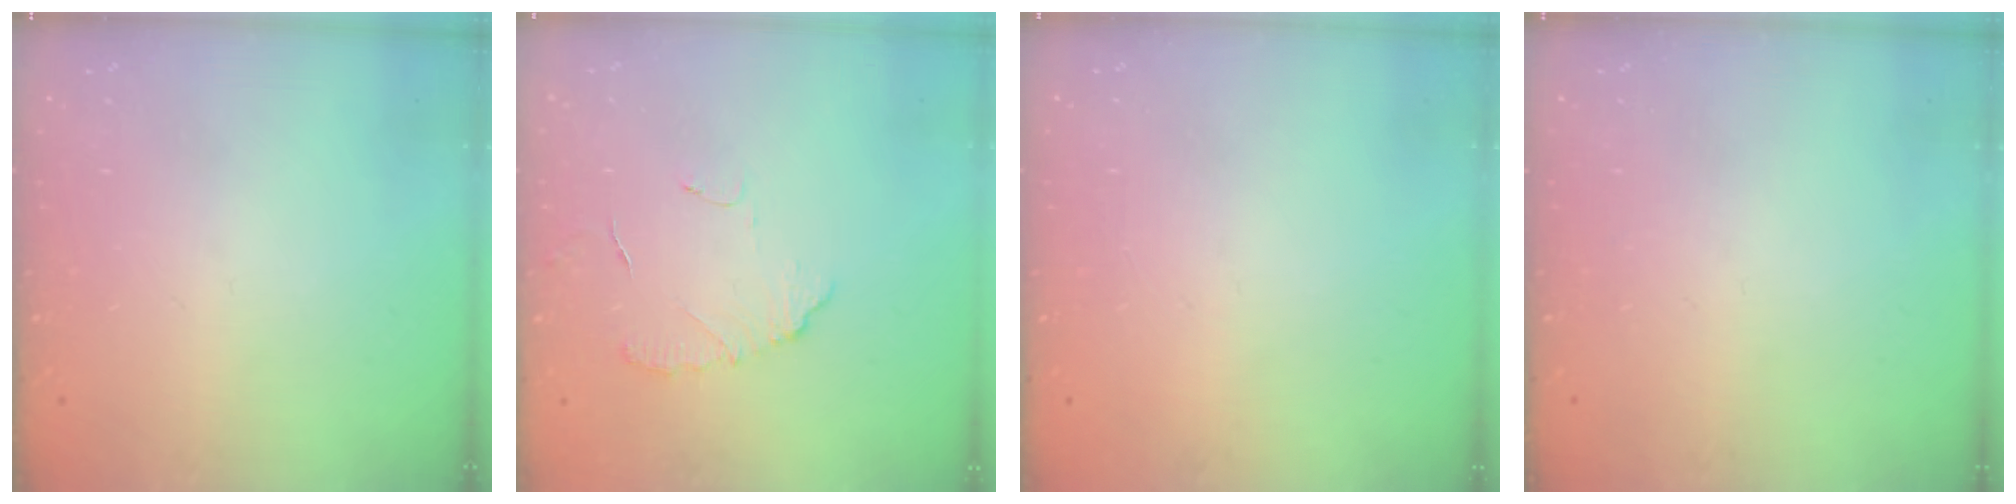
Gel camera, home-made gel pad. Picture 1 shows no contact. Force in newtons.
{"total": 6.3, "press": 6.3, "slide": 0.4}
{"total": 2.3, "press": 2.3, "slide": 0.1}
{"total": 0.0}